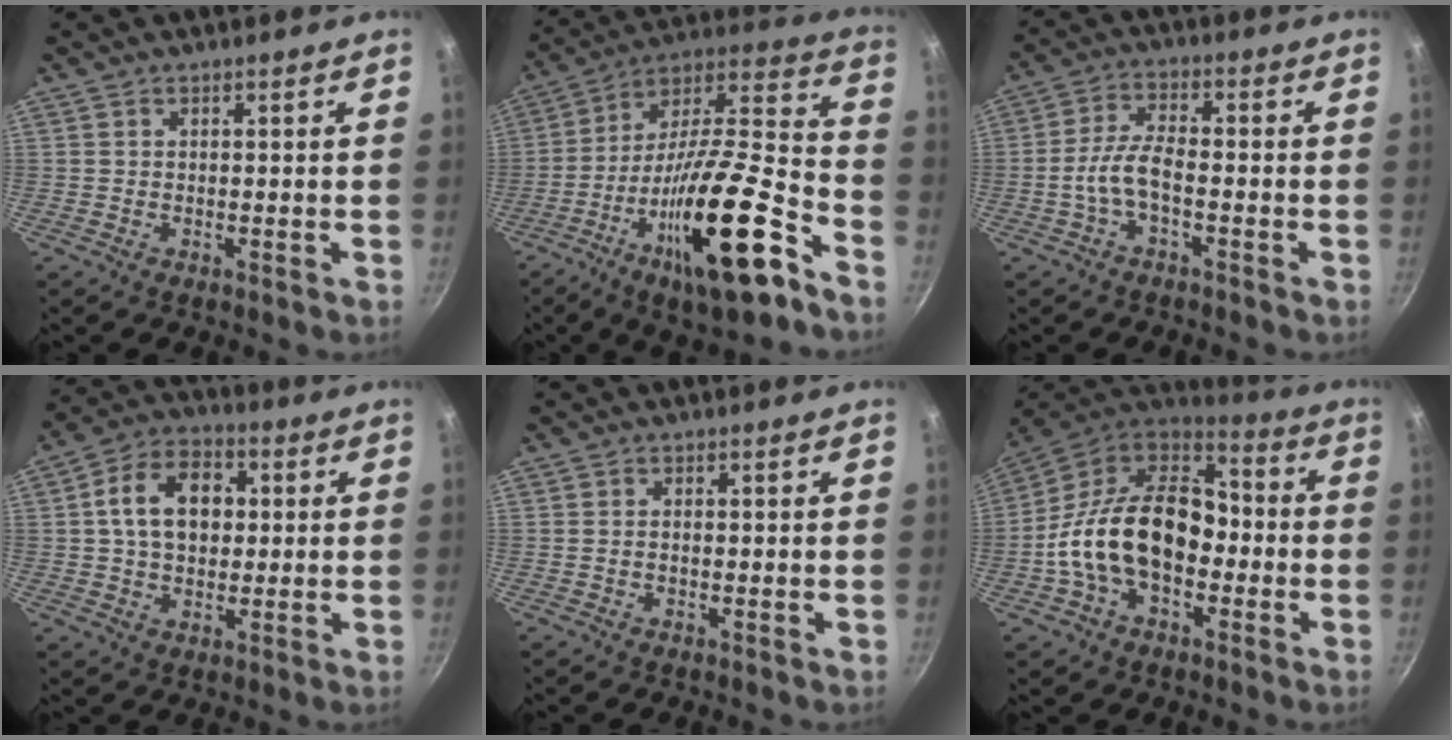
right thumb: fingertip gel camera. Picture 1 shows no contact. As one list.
[{"total": 26.7, "force": [-12.8, 7.7, 22.2], "torque": [-0.336, 0.059, -0.221]}, {"total": 6.1, "force": [-2.2, 2.4, 5.1], "torque": [-0.110, 0.027, -0.051]}, {"total": 12.2, "force": [1.7, 8.7, 8.4], "torque": [-0.110, 0.019, 0.016]}, {"total": 0.8, "force": [-0.2, 0.5, 0.6], "torque": [-0.012, 0.004, -0.003]}, {"total": 22.0, "force": [-3.5, 14.4, 16.2], "torque": [-0.257, 0.054, -0.077]}]